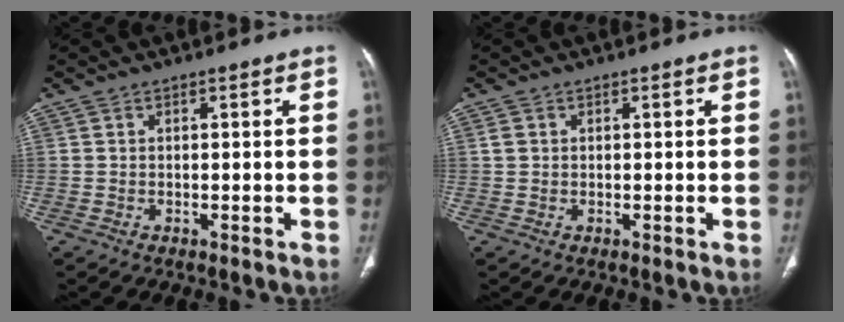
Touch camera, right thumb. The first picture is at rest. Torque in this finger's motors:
{"motor_torque": [-0.65, 0.45, 0.23, -0.12, 0.05]}